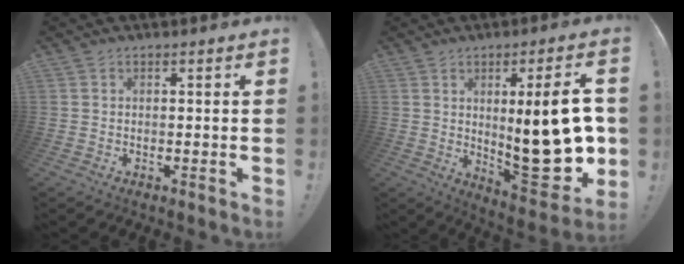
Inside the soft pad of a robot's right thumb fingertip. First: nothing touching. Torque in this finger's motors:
{"motor_torque": [0.47, 0.48, 0.24, 0.04, 0.21]}